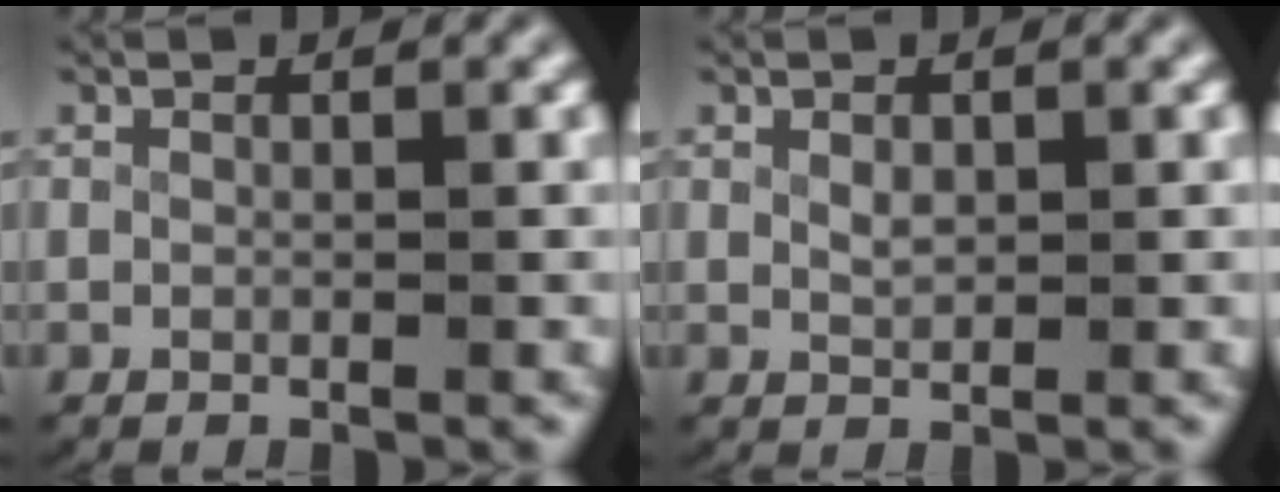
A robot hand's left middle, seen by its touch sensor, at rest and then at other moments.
{"total": 0.9, "force": [0.3, 0.4, 0.7], "torque": [-0.019, -0.011, 0.016]}